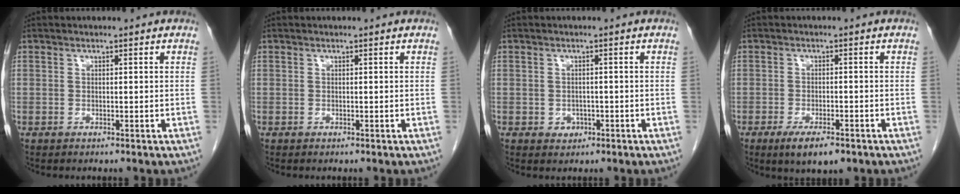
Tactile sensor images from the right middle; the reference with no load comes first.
{"total": 0.0}
{"total": 1.7, "force": [-0.6, 1.5, 0.6], "torque": [-0.008, 0.005, -0.001]}
{"total": 5.3, "force": [-3.3, 1.5, 3.9], "torque": [-0.065, -0.008, -0.045]}